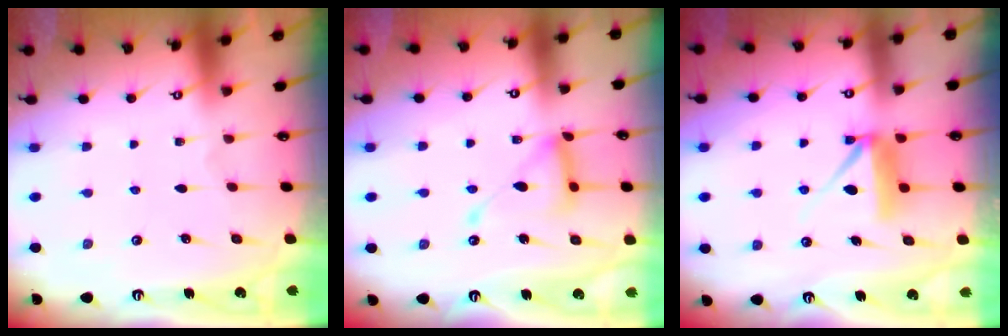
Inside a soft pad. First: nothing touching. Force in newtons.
{"total": 13.9, "press": 13.8, "slide": 1.2}
{"total": 8.2, "press": 8.2, "slide": 0.4}